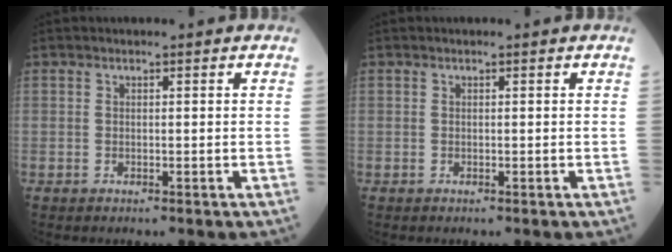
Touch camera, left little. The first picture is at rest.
{"total": 0.0}